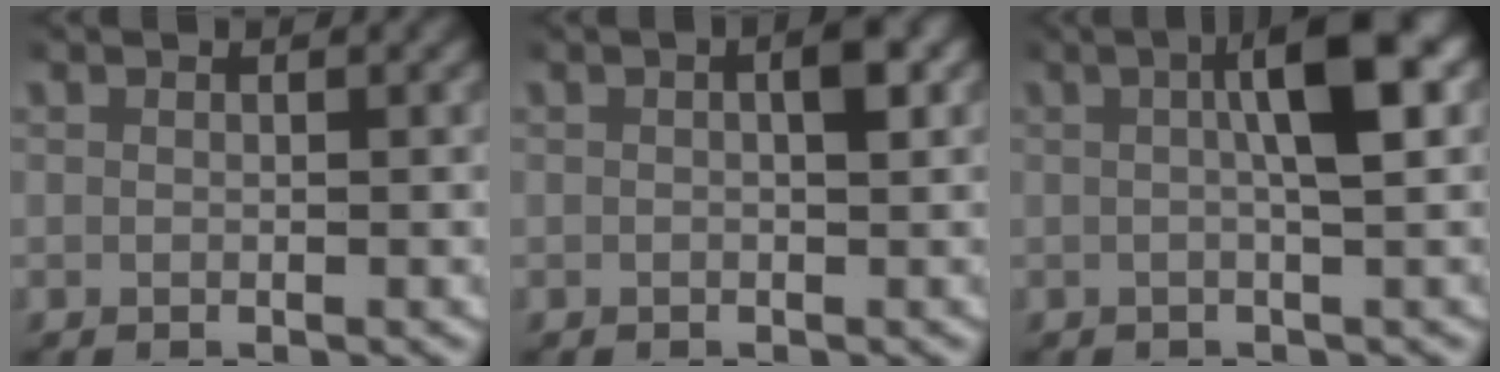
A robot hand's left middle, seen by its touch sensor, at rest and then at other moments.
{"total": 2.0, "force": [0.3, 0.6, 1.8], "torque": [-0.028, 0.007, 0.003]}
{"total": 5.8, "force": [1.0, 0.9, 5.6], "torque": [-0.085, 0.021, 0.006]}